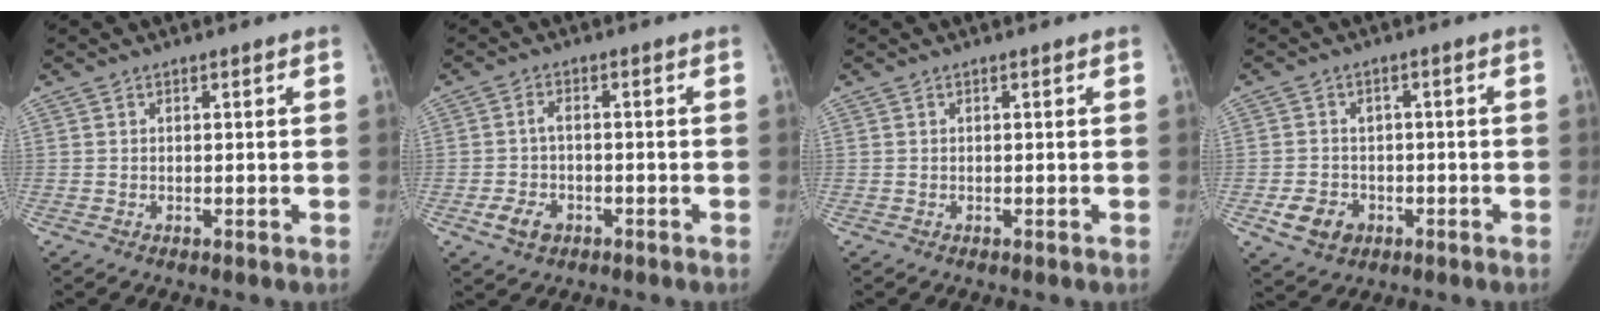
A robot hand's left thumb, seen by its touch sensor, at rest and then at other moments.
{"total": 4.9, "force": [-2.2, 3.3, 2.9], "torque": [-0.055, 0.014, -0.036]}
{"total": 0.0}
{"total": 6.3, "force": [-2.3, 5.3, 2.7], "torque": [-0.028, 0.010, -0.029]}